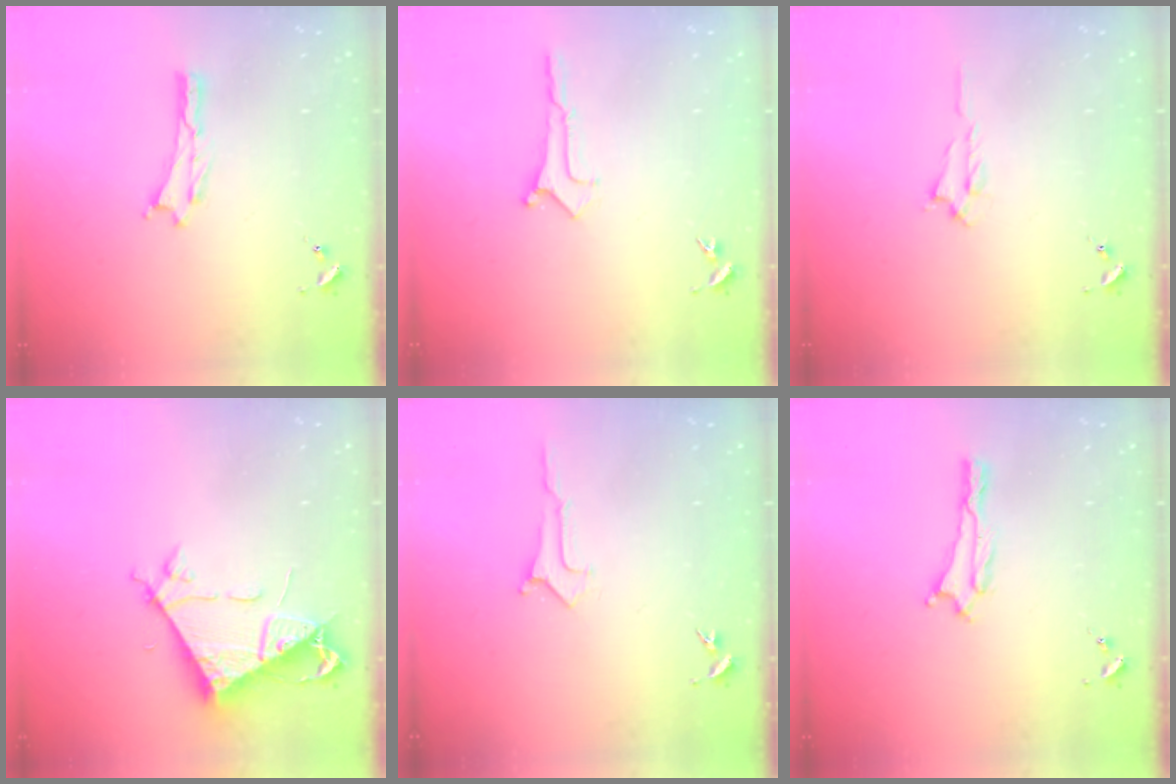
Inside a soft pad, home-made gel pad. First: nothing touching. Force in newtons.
{"total": 0.0}
{"total": 0.7, "press": 0.6, "slide": 0.2}
{"total": 7.5, "press": 7.5, "slide": 0.7}
{"total": 0.0}
{"total": 0.0}